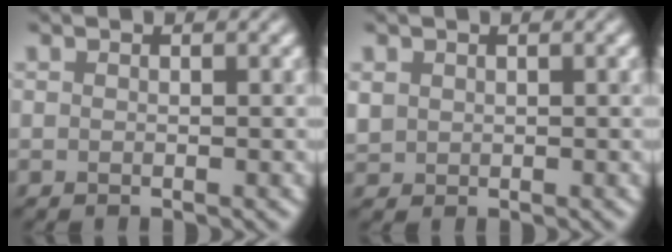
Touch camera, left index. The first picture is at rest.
{"total": 1.0, "force": [0.4, 0.9, 0.3], "torque": [-0.007, -0.001, 0.011]}